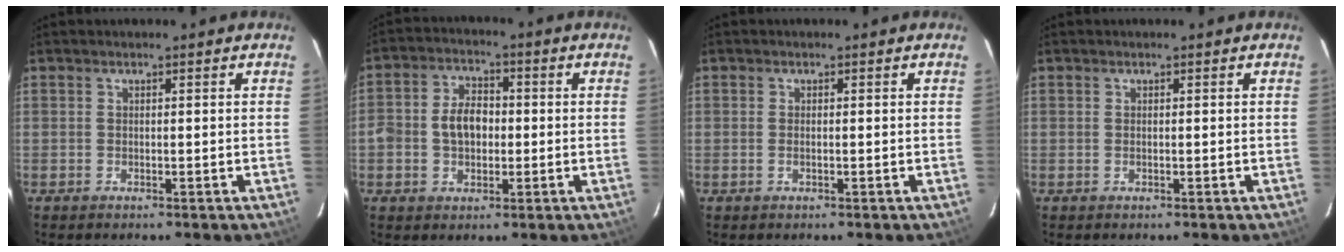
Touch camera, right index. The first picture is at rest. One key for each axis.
{"total": 7.0, "fx": -0.7, "fy": 5.0, "fz": 4.9, "tx": -0.096, "ty": 0.019, "tz": -0.009}
{"total": 0.8, "fx": -0.2, "fy": 0.2, "fz": 0.7, "tx": -0.015, "ty": 0.000, "tz": -0.004}
{"total": 0.0}